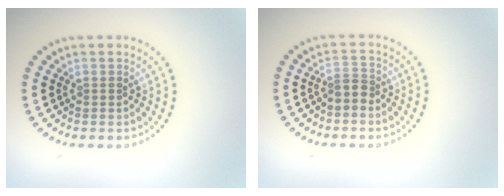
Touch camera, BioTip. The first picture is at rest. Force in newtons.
{"total": 1.7, "press": 1.4, "slide": 1.1}